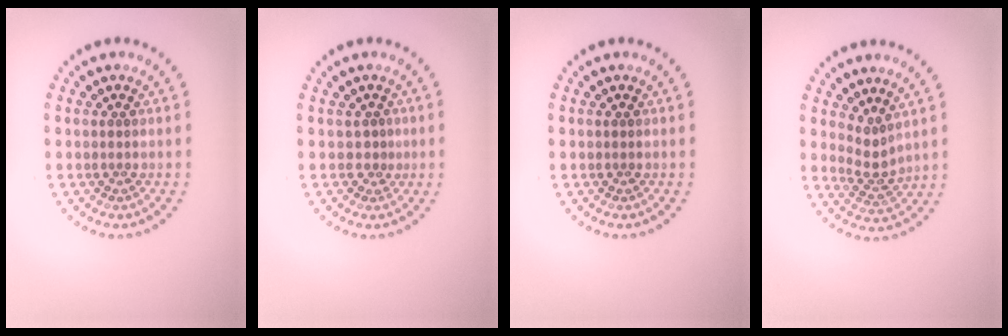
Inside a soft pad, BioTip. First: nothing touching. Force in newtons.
{"total": 0.8, "press": 0.3, "slide": 0.8}
{"total": 0.0}
{"total": 2.2, "press": 1.5, "slide": 1.6}